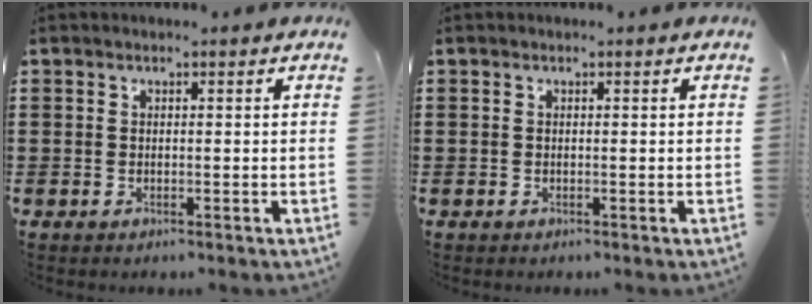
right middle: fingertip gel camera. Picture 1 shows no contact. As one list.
[{"total": 0.0}]